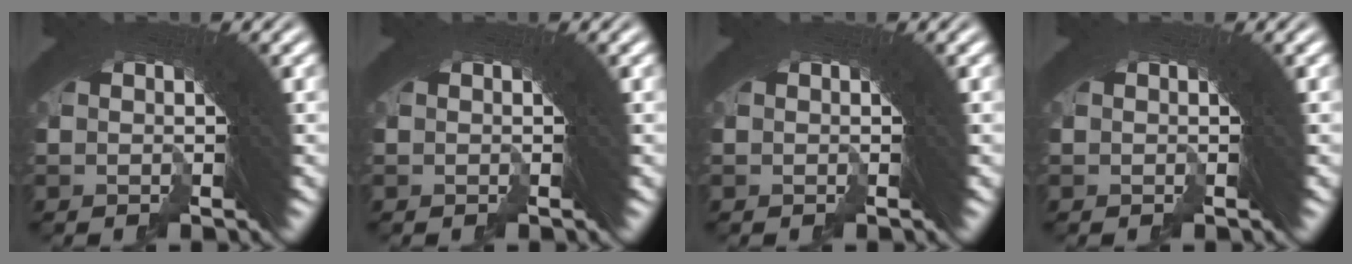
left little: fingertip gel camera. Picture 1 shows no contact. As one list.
[{"total": 0.0}, {"total": 0.0}, {"total": 0.0}]